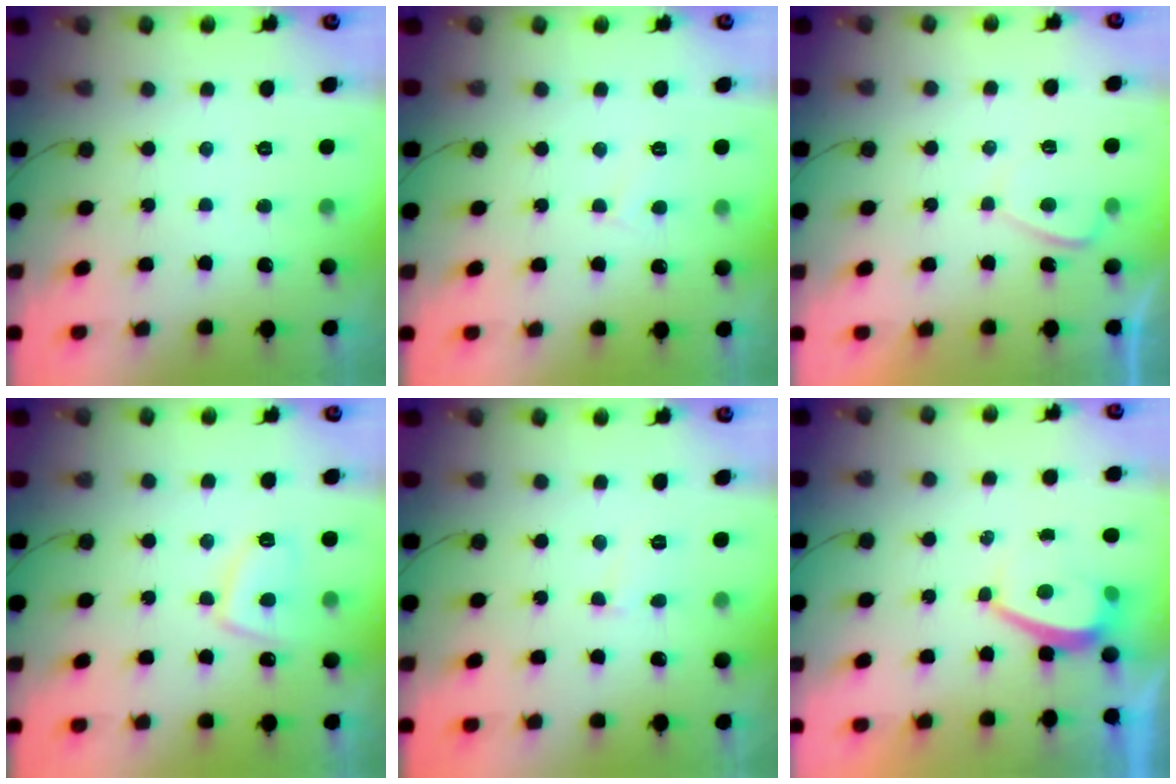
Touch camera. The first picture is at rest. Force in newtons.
{"total": 2.6, "press": 2.6, "slide": 0.2}
{"total": 0.9, "press": 0.7, "slide": 0.5}
{"total": 7.3, "press": 7.2, "slide": 1.2}
{"total": 2.5, "press": 2.5, "slide": 0.2}
{"total": 1.7, "press": 1.6, "slide": 0.6}